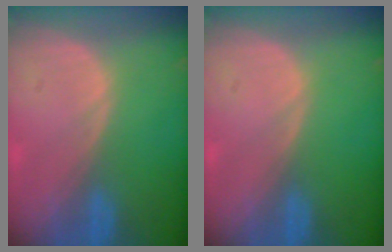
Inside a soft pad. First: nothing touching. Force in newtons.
{"total": 0.0}